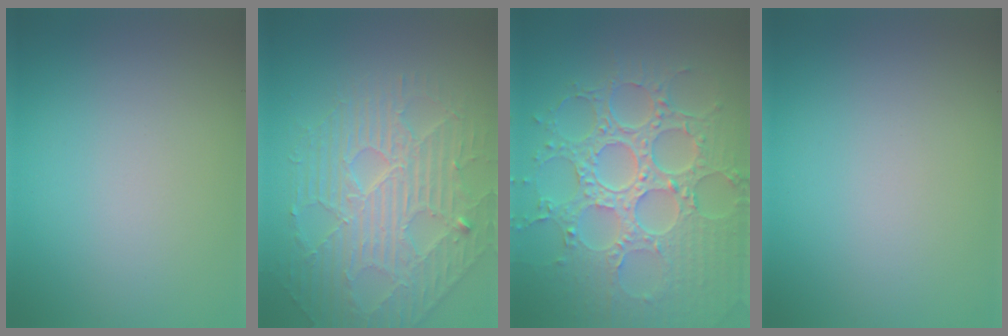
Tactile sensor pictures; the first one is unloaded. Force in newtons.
{"total": 4.7, "press": 4.6, "slide": 0.6}
{"total": 8.9, "press": 6.5, "slide": 6.1}
{"total": 0.0}